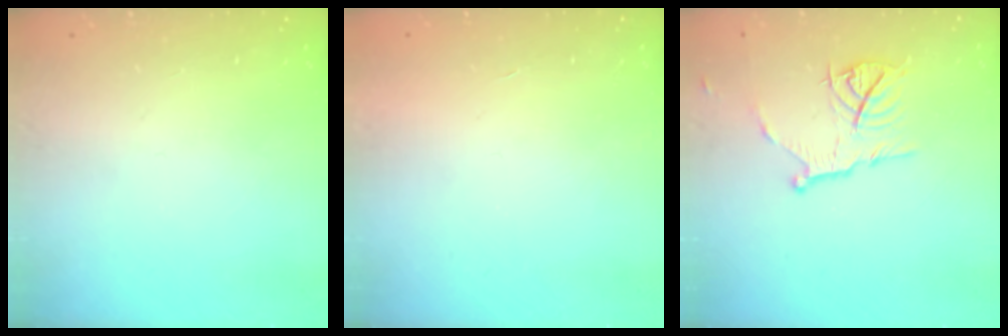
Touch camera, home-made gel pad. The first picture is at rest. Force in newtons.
{"total": 1.8, "press": 1.8, "slide": 0.1}
{"total": 10.3, "press": 10.3, "slide": 0.6}